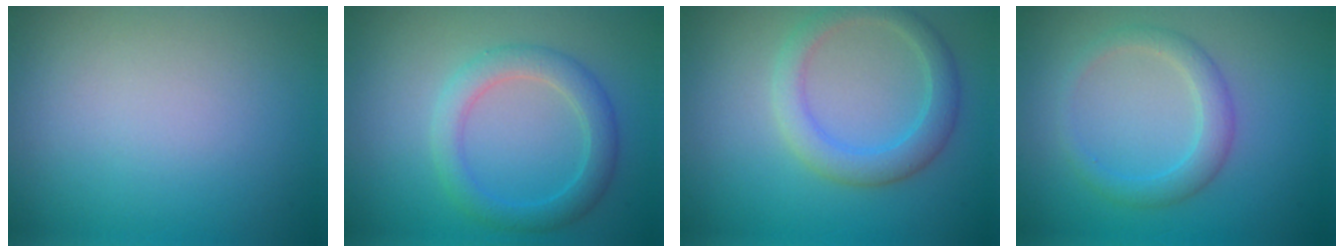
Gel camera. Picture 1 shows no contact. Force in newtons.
{"total": 3.4, "press": 3.4, "slide": 0.2}
{"total": 3.4, "press": 3.4, "slide": 0.4}
{"total": 2.4, "press": 2.4, "slide": 0.1}